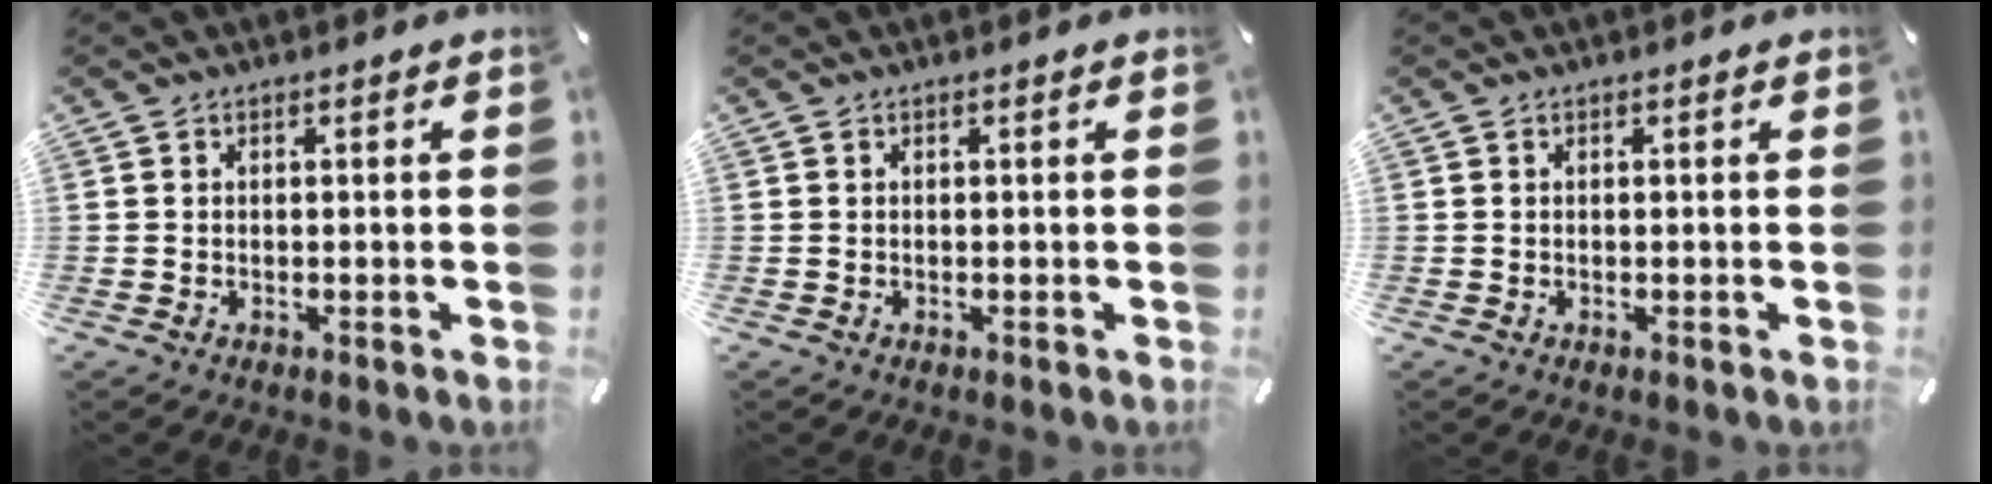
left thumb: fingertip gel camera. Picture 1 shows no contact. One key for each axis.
{"total": 0.0}
{"total": 0.0}